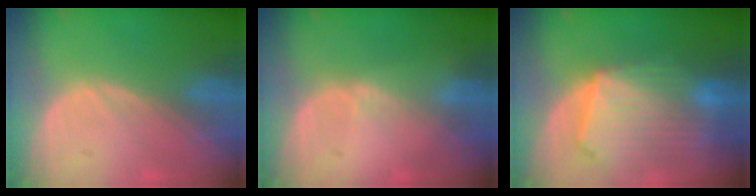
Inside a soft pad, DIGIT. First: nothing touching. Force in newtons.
{"total": 0.6, "press": 0.6, "slide": 0.2}
{"total": 10.8, "press": 9.4, "slide": 5.2}